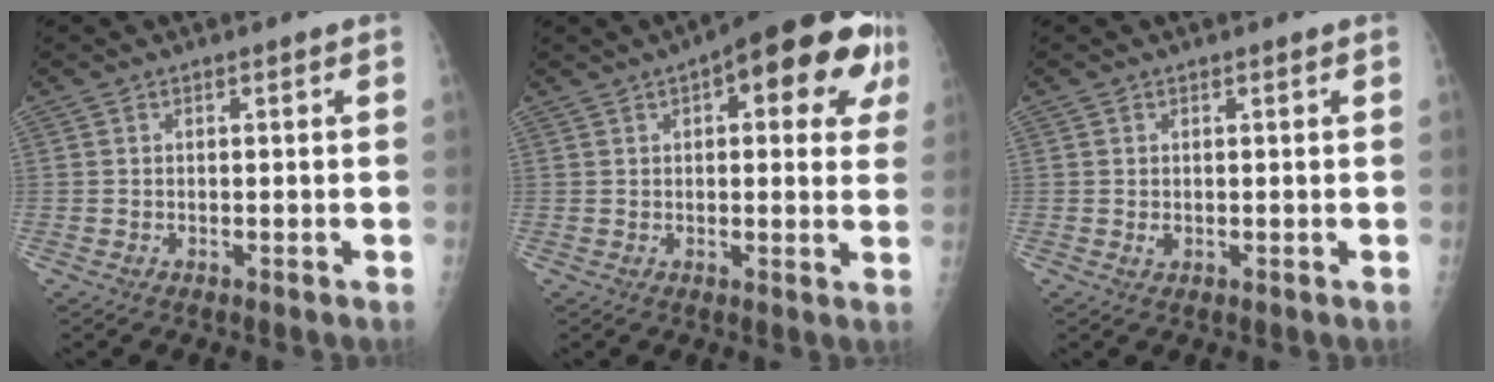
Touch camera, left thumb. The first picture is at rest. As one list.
[{"total": 16.8, "force": [6.5, 6.6, 14.0], "torque": [-0.145, 0.010, 0.071]}, {"total": 0.9, "force": [0.2, 0.7, 0.6], "torque": [-0.005, -0.001, 0.005]}]